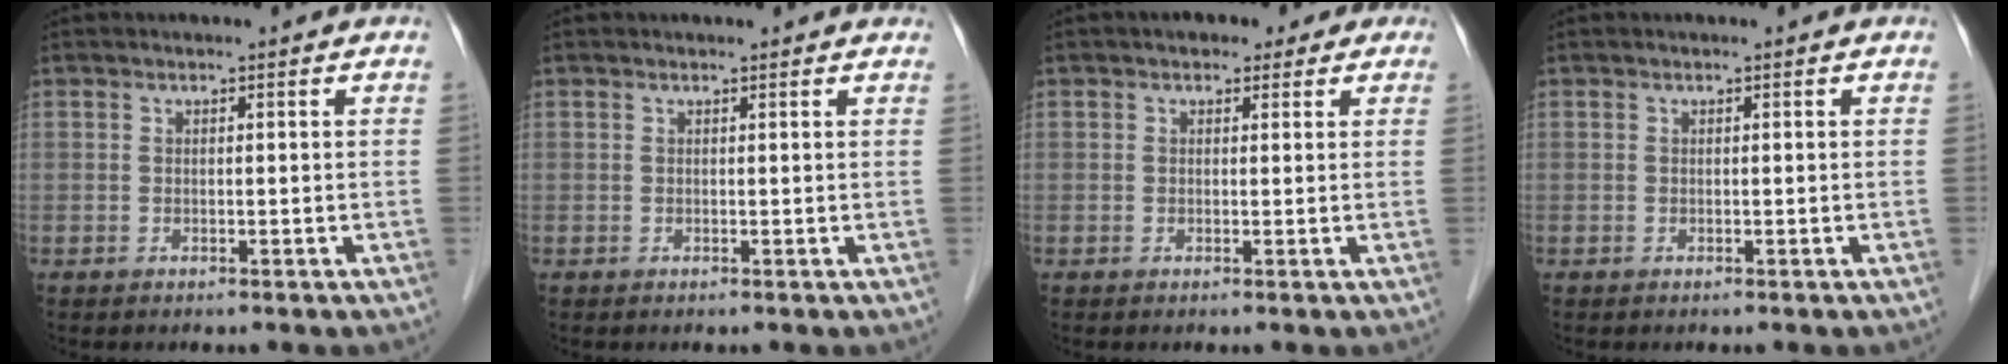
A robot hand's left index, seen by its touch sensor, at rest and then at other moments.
{"total": 1.7, "force": [1.6, 0.5, 0.3], "torque": [-0.011, 0.009, 0.012]}
{"total": 3.7, "force": [2.4, 2.5, 1.6], "torque": [-0.011, 0.021, 0.028]}
{"total": 0.0}